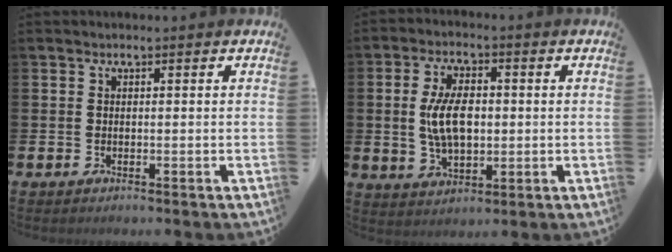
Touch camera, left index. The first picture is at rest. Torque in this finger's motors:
{"motor_torque": [1.00, 0.05, 0.75, 0.21]}